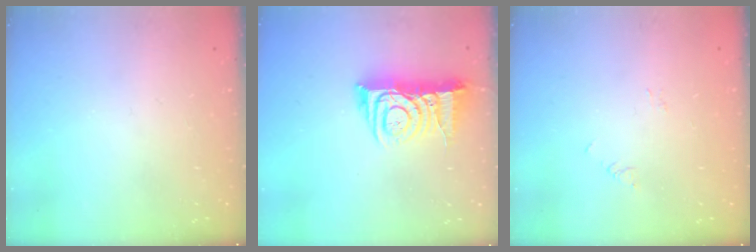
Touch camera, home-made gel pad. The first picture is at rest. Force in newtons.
{"total": 10.5, "press": 10.4, "slide": 1.0}
{"total": 2.9, "press": 2.9, "slide": 0.3}